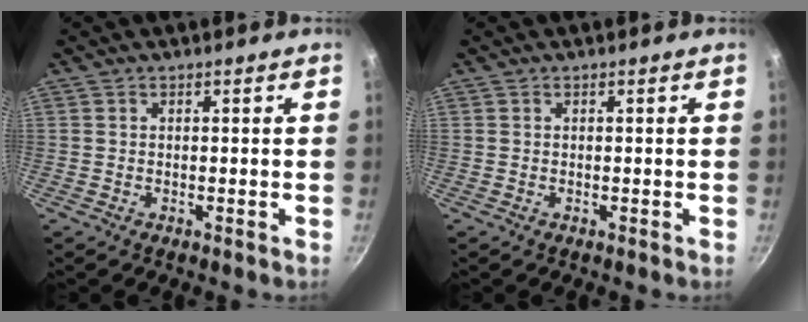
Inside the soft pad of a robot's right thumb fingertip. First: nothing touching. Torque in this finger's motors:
{"motor_torque": [0.00, 0.00, 0.00, 0.00, 0.00]}